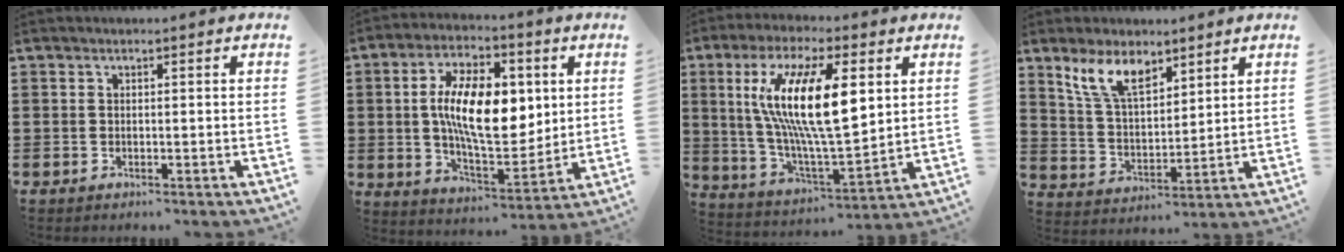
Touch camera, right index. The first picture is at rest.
{"total": 13.9, "force": [2.5, 6.8, 11.8], "torque": [-0.208, 0.013, 0.044]}
{"total": 16.2, "force": [4.8, 4.6, 14.8], "torque": [-0.291, -0.006, 0.080]}
{"total": 8.3, "force": [6.0, 3.2, 4.6], "torque": [-0.110, -0.005, 0.113]}